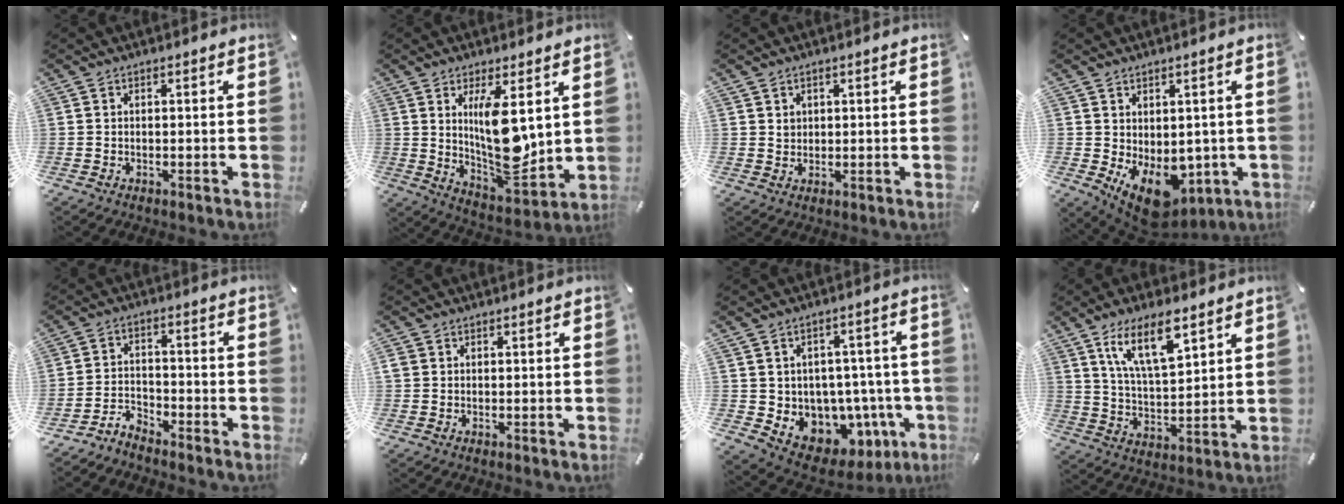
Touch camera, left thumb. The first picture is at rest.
{"total": 14.4, "force": [4.2, 5.7, 12.5], "torque": [-0.223, -0.045, 0.067]}
{"total": 2.1, "force": [1.1, 1.8, 0.2], "torque": [0.003, -0.002, 0.019]}
{"total": 8.7, "force": [-2.4, 6.4, 5.3], "torque": [-0.067, -0.001, -0.035]}
{"total": 4.6, "force": [-4.4, 1.3, 0.5], "torque": [-0.013, 0.022, -0.089]}
{"total": 1.4, "force": [0.5, 1.3, 0.2], "torque": [-0.004, 0.005, 0.007]}
{"total": 7.6, "force": [-2.4, 6.7, 2.6], "torque": [-0.035, -0.017, -0.024]}
{"total": 13.1, "force": [8.2, 5.1, 8.9], "torque": [-0.174, -0.027, 0.144]}